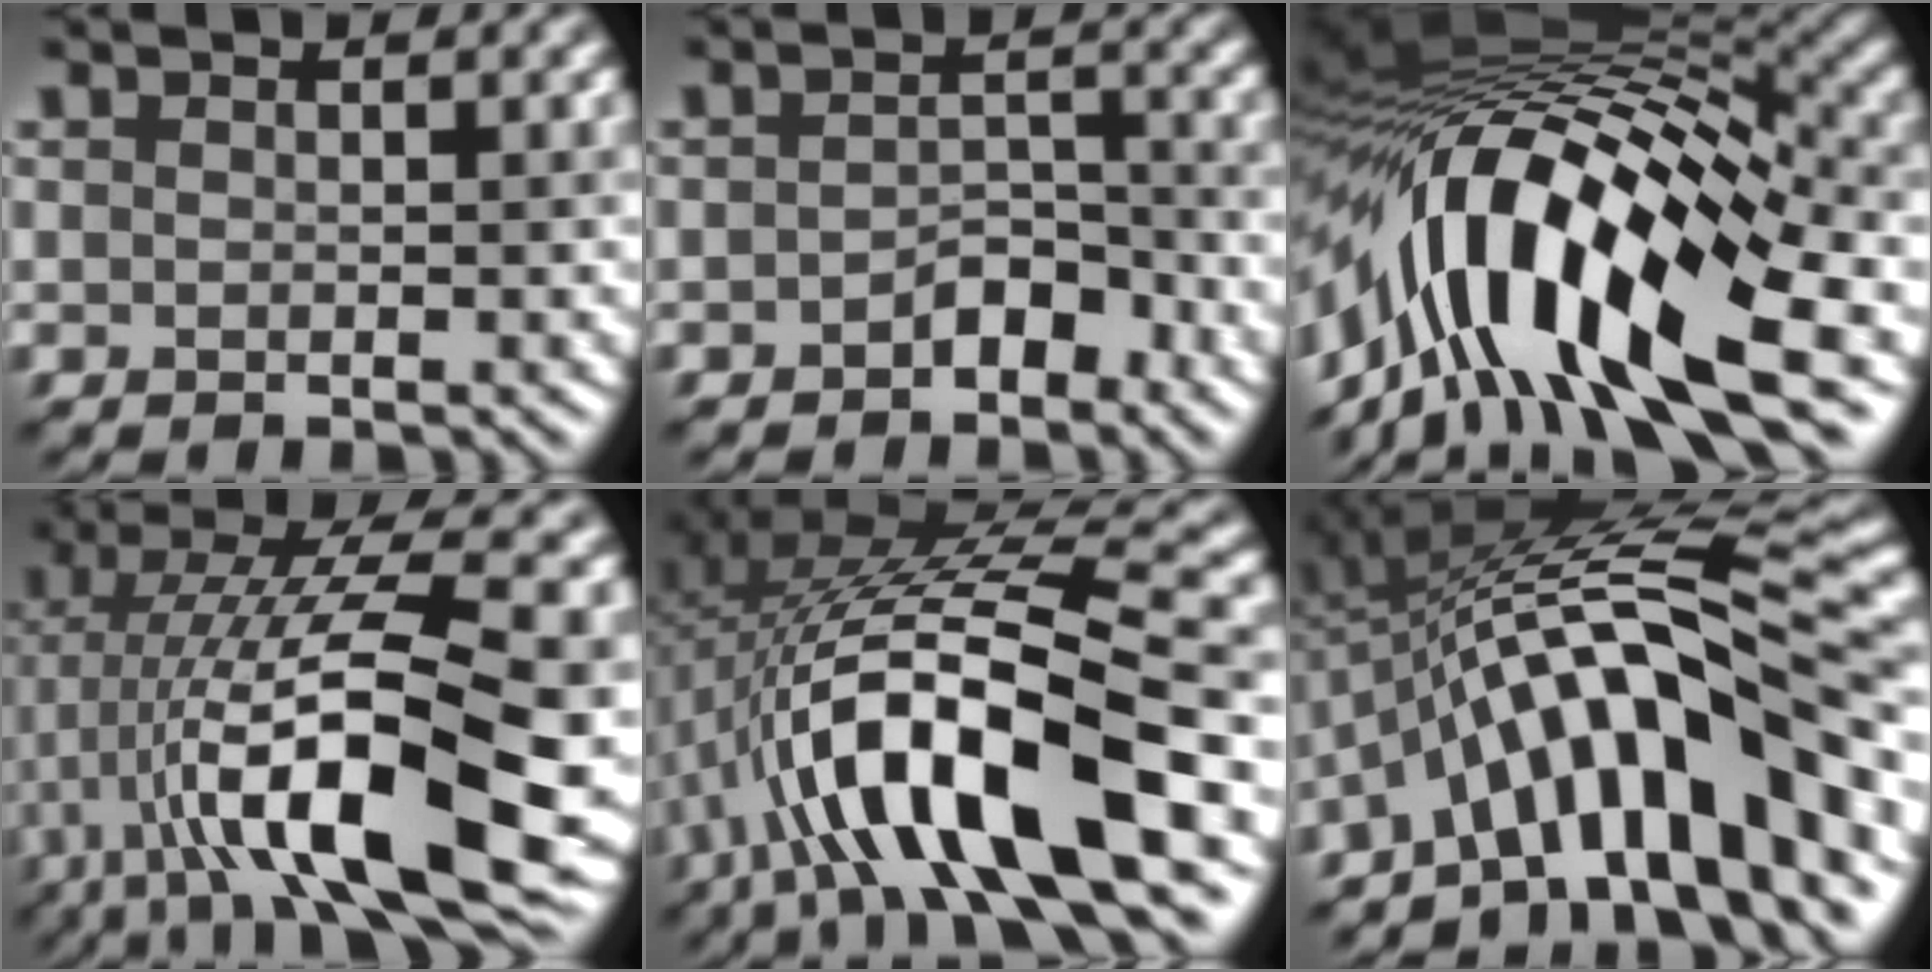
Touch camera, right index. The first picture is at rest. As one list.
[{"total": 2.6, "force": [-1.7, 1.4, 1.4], "torque": [-0.022, 0.012, -0.027]}, {"total": 15.5, "force": [-3.9, 5.9, 13.8], "torque": [-0.243, 0.024, -0.073]}, {"total": 15.3, "force": [-3.2, 4.4, 14.2], "torque": [-0.235, 0.023, -0.049]}, {"total": 13.2, "force": [-4.4, 3.8, 11.9], "torque": [-0.217, 0.012, -0.073]}, {"total": 13.1, "force": [-5.2, 3.7, 11.4], "torque": [-0.160, 0.026, -0.086]}]